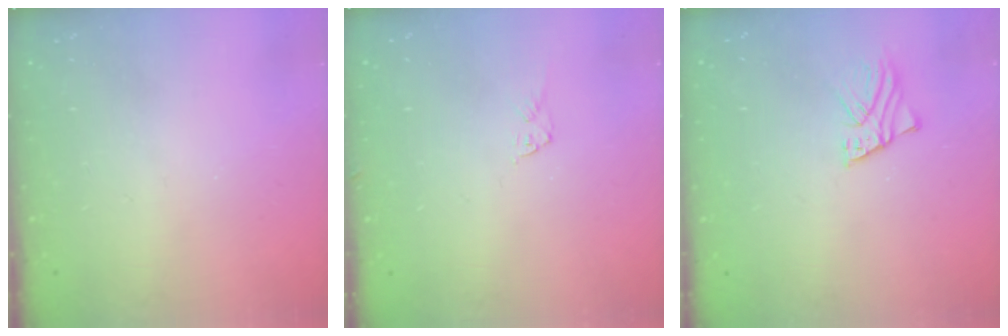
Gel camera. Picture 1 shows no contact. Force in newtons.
{"total": 3.9, "press": 3.9, "slide": 0.2}
{"total": 2.2, "press": 2.2, "slide": 0.1}